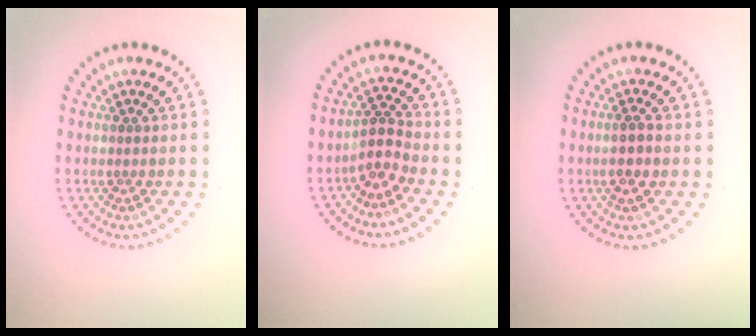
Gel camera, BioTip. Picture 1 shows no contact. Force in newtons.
{"total": 2.4, "press": 1.8, "slide": 1.6}
{"total": 1.5, "press": 1.3, "slide": 0.6}